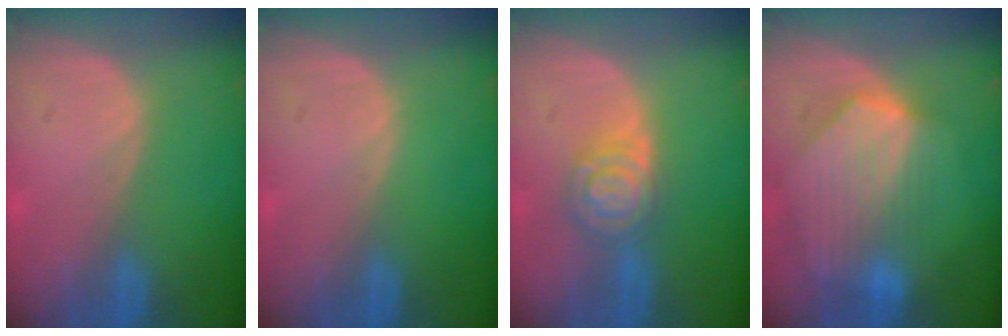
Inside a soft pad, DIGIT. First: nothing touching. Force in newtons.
{"total": 0.0}
{"total": 5.8, "press": 5.8, "slide": 0.3}
{"total": 8.8, "press": 7.9, "slide": 3.9}